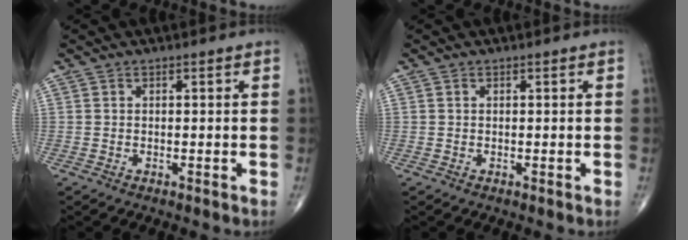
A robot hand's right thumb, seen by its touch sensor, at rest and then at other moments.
{"total": 0.0}